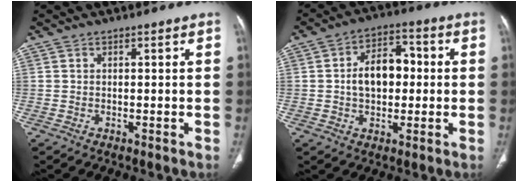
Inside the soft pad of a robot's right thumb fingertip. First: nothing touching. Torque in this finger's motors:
{"motor_torque": [0.90, 2.24, 1.05, -0.05, 0.06]}